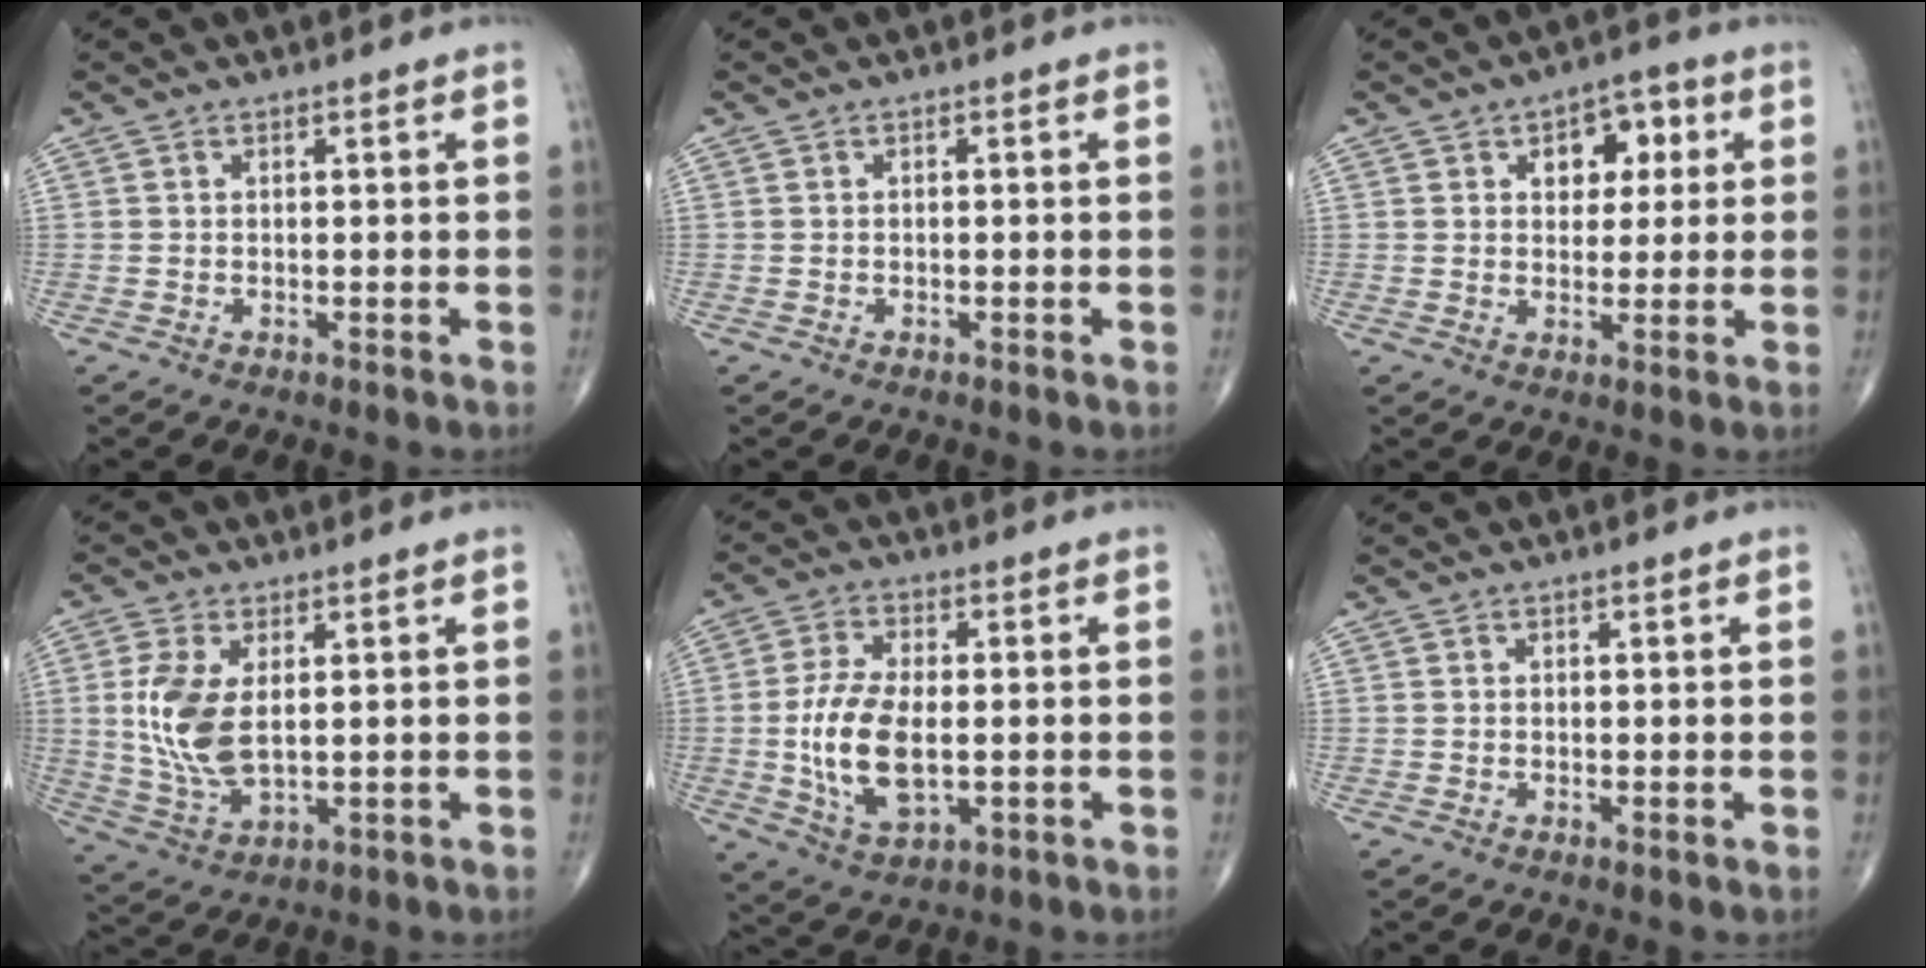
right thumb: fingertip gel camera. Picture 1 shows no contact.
{"total": 0.0}
{"total": 7.8, "force": [2.5, 5.1, 5.3], "torque": [-0.030, 0.000, 0.029]}
{"total": 10.4, "force": [1.6, 5.2, 8.8], "torque": [-0.191, -0.011, 0.042]}
{"total": 12.3, "force": [-1.1, 6.2, 10.6], "torque": [-0.208, -0.006, -0.015]}
{"total": 0.0}